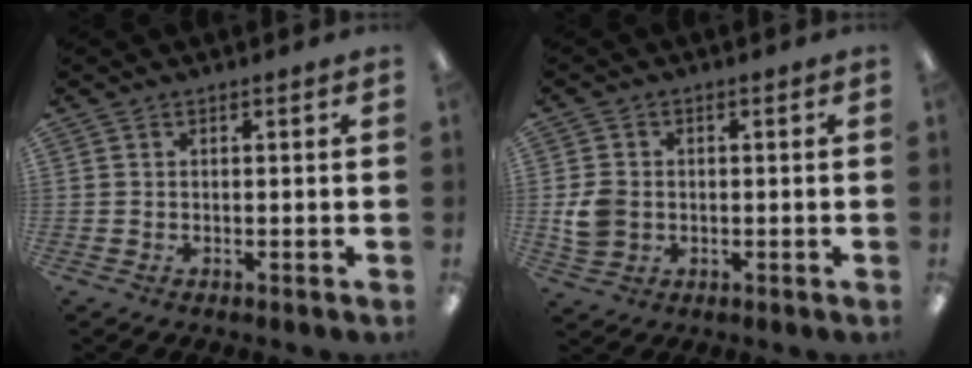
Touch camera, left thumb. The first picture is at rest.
{"total": 6.1, "force": [-0.4, 5.1, 3.3], "torque": [-0.065, 0.007, -0.005]}